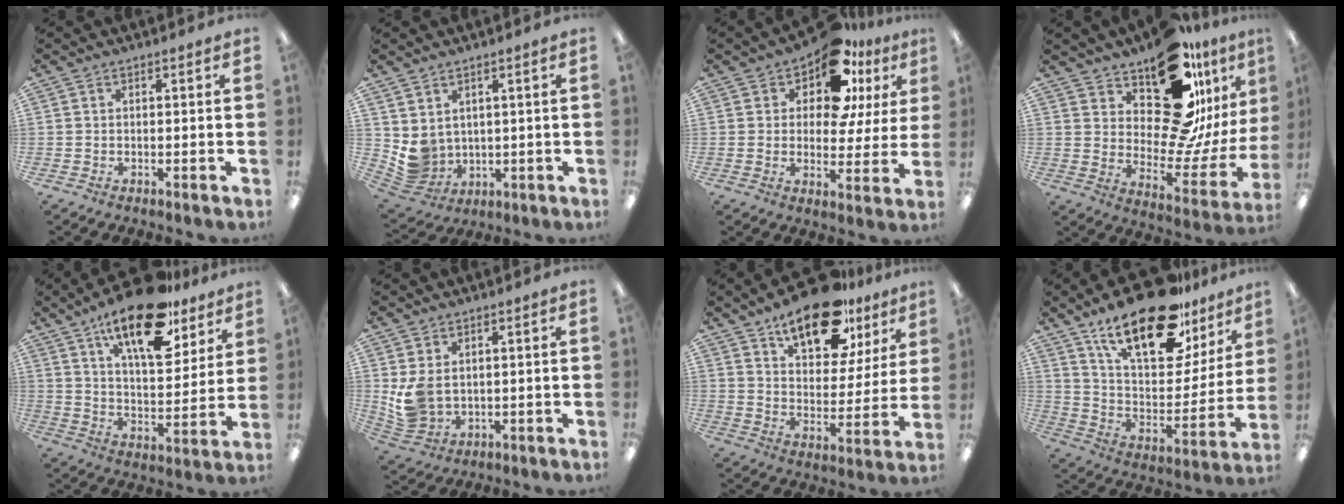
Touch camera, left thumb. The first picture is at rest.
{"total": 6.2, "force": [2.9, 5.3, 1.3], "torque": [-0.058, -0.023, 0.064]}
{"total": 14.2, "force": [9.8, 6.7, 7.8], "torque": [-0.129, -0.056, 0.170]}
{"total": 21.8, "force": [13.9, 9.8, 13.7], "torque": [-0.181, -0.118, 0.238]}
{"total": 19.8, "force": [13.8, 7.5, 12.1], "torque": [-0.197, -0.076, 0.230]}
{"total": 7.7, "force": [2.0, 5.8, 4.7], "torque": [-0.110, -0.003, 0.040]}
{"total": 19.0, "force": [13.4, 8.4, 10.6], "torque": [-0.157, -0.070, 0.226]}
{"total": 25.5, "force": [17.4, 10.3, 15.6], "torque": [-0.244, -0.108, 0.298]}